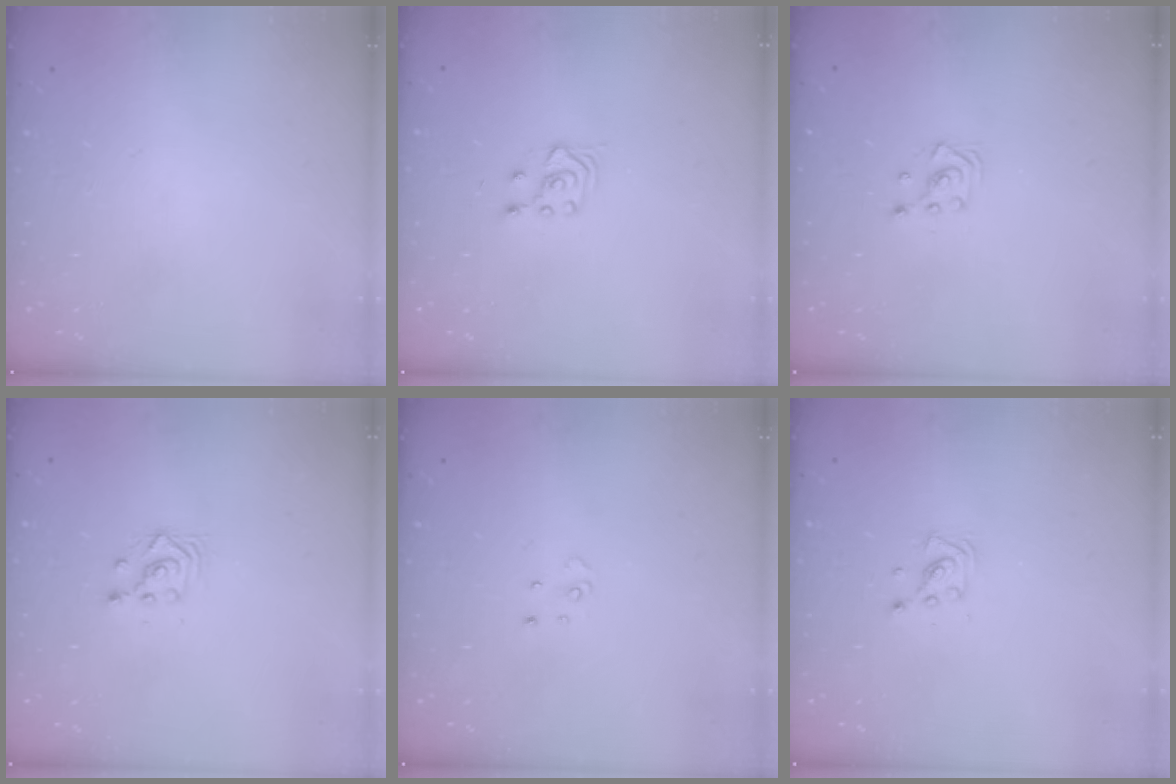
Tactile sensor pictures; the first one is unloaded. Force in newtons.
{"total": 3.2, "press": 2.9, "slide": 1.4}
{"total": 3.1, "press": 3.1, "slide": 0.3}
{"total": 3.0, "press": 3.0, "slide": 0.1}
{"total": 3.2, "press": 3.2, "slide": 0.3}
{"total": 4.6, "press": 4.4, "slide": 1.4}